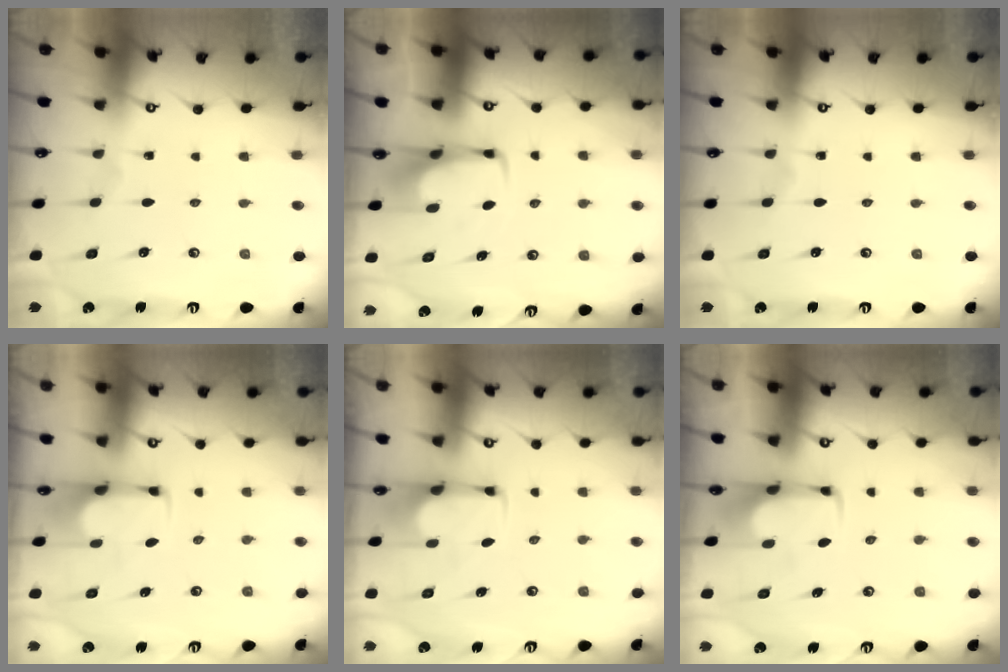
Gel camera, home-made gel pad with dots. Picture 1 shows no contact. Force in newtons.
{"total": 3.4, "press": 3.4, "slide": 0.3}
{"total": 0.0}
{"total": 2.8, "press": 2.6, "slide": 1.0}
{"total": 2.6, "press": 2.5, "slide": 0.8}
{"total": 2.2, "press": 2.1, "slide": 0.4}